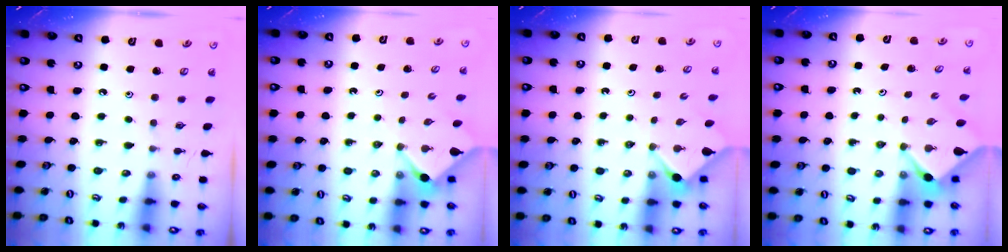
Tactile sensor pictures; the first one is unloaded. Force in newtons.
{"total": 3.0, "press": 3.0, "slide": 0.3}
{"total": 3.0, "press": 3.0, "slide": 0.4}
{"total": 2.4, "press": 2.4, "slide": 0.4}